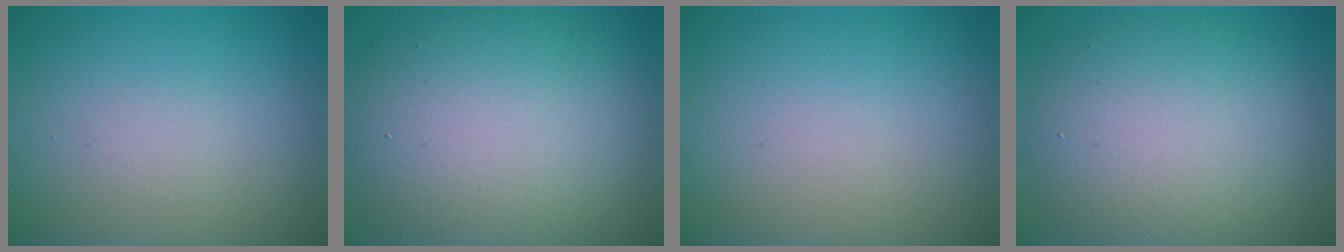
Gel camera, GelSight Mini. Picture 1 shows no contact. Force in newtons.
{"total": 12.0, "press": 12.0, "slide": 0.7}
{"total": 0.0}
{"total": 8.5, "press": 8.4, "slide": 0.9}